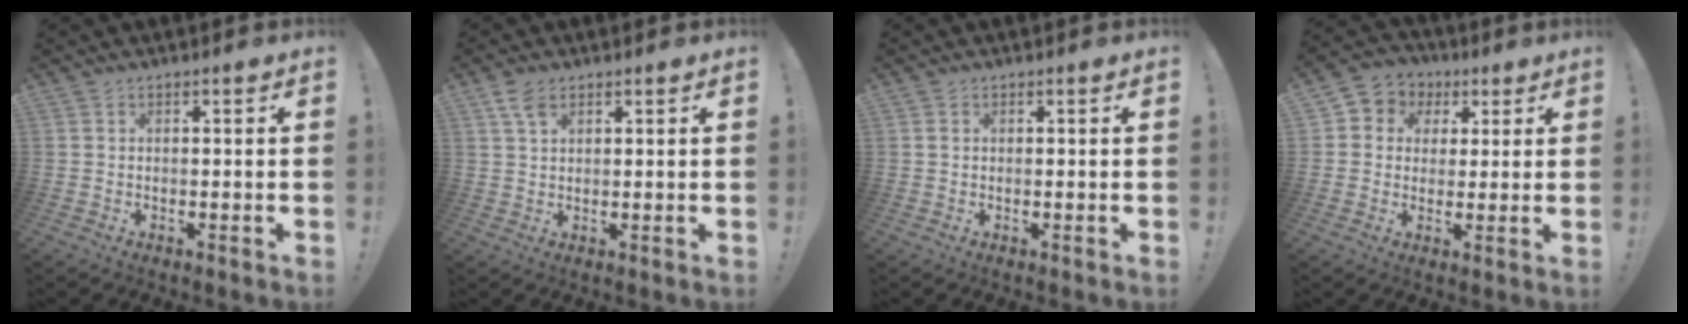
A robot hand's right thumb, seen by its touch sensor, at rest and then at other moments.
{"total": 4.4, "force": [2.6, 2.2, 2.7], "torque": [-0.049, -0.007, 0.049]}
{"total": 0.6, "force": [0.2, 0.4, 0.3], "torque": [0.000, 0.000, 0.003]}
{"total": 6.5, "force": [0.7, 6.2, 1.8], "torque": [-0.014, -0.002, 0.016]}